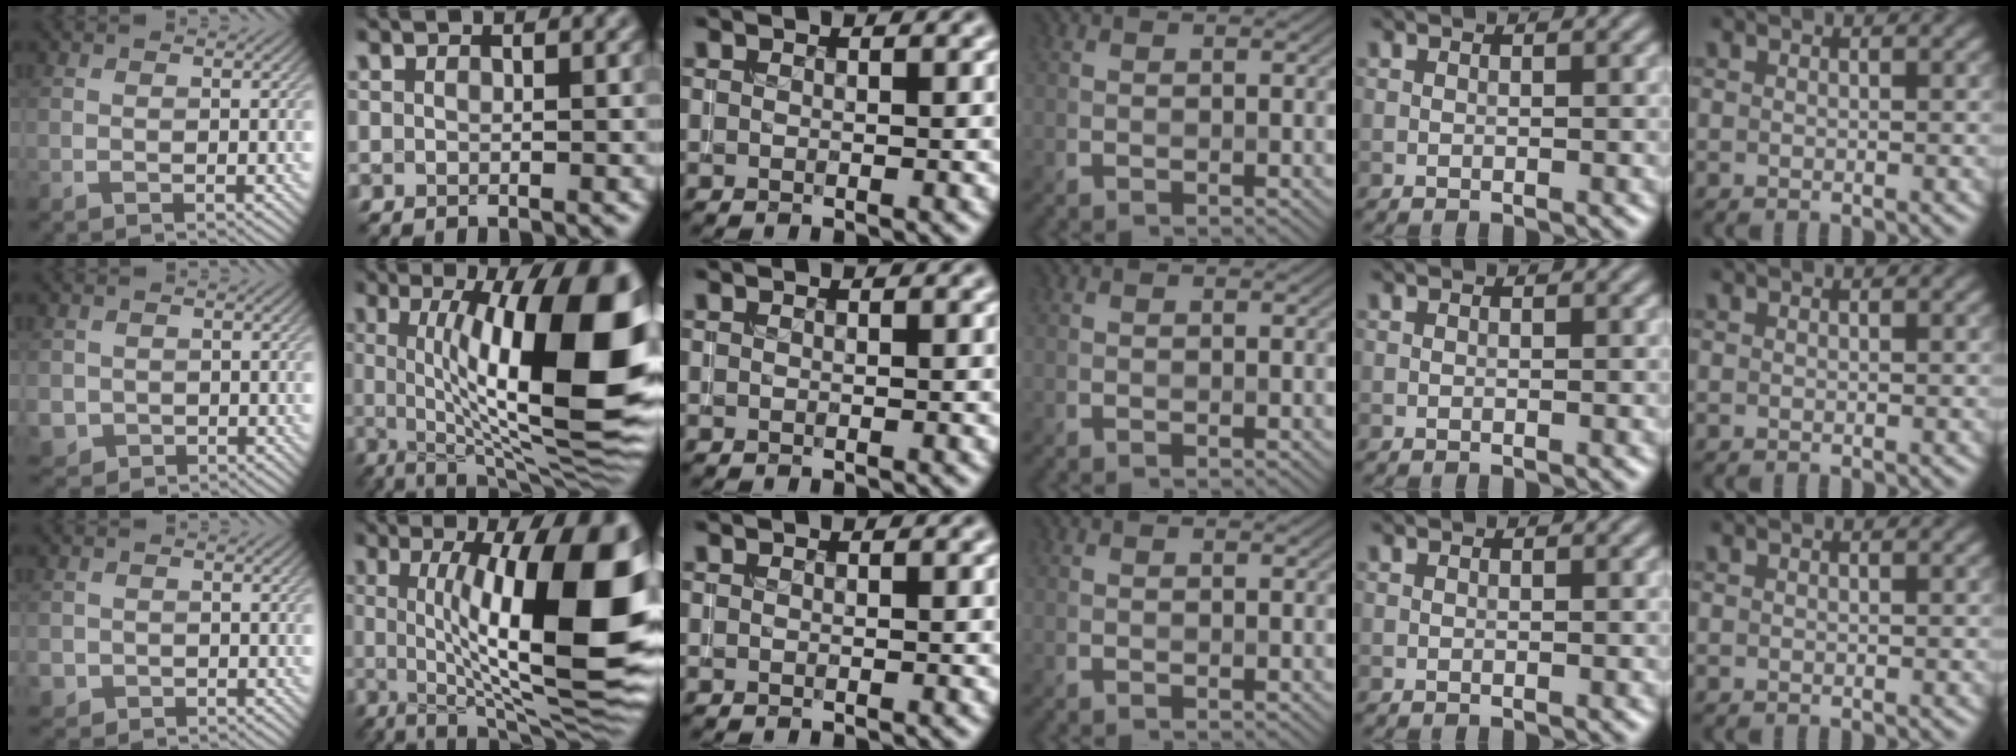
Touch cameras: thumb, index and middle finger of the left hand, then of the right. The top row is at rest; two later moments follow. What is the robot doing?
{"motion": "insert", "object": "coin"}